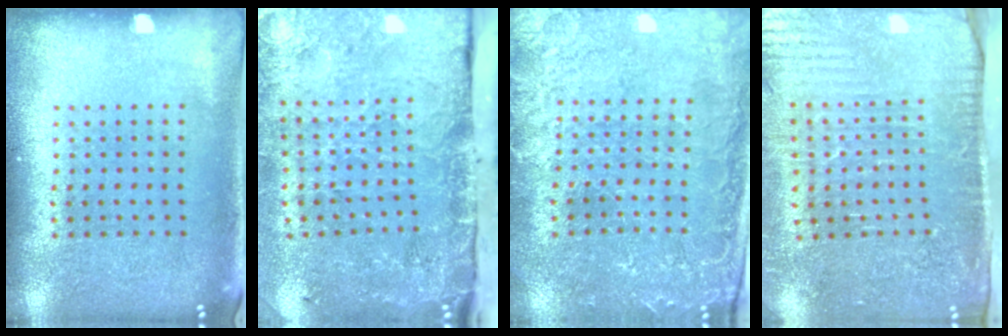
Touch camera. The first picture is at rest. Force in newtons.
{"total": 5.0, "press": 3.7, "slide": 3.4}
{"total": 0.7, "press": 0.6, "slide": 0.4}
{"total": 4.3, "press": 3.7, "slide": 2.1}